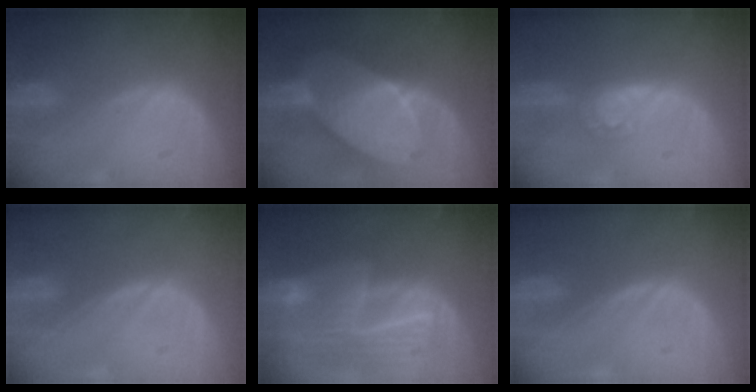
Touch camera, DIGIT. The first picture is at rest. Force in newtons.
{"total": 9.6, "press": 9.6, "slide": 0.4}
{"total": 4.9, "press": 4.3, "slide": 2.4}
{"total": 0.0}
{"total": 9.6, "press": 8.4, "slide": 4.8}
{"total": 0.0}